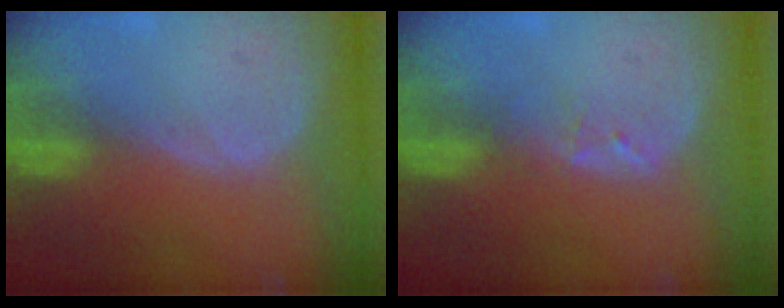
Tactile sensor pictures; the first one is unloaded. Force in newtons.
{"total": 1.6, "press": 1.5, "slide": 0.3}